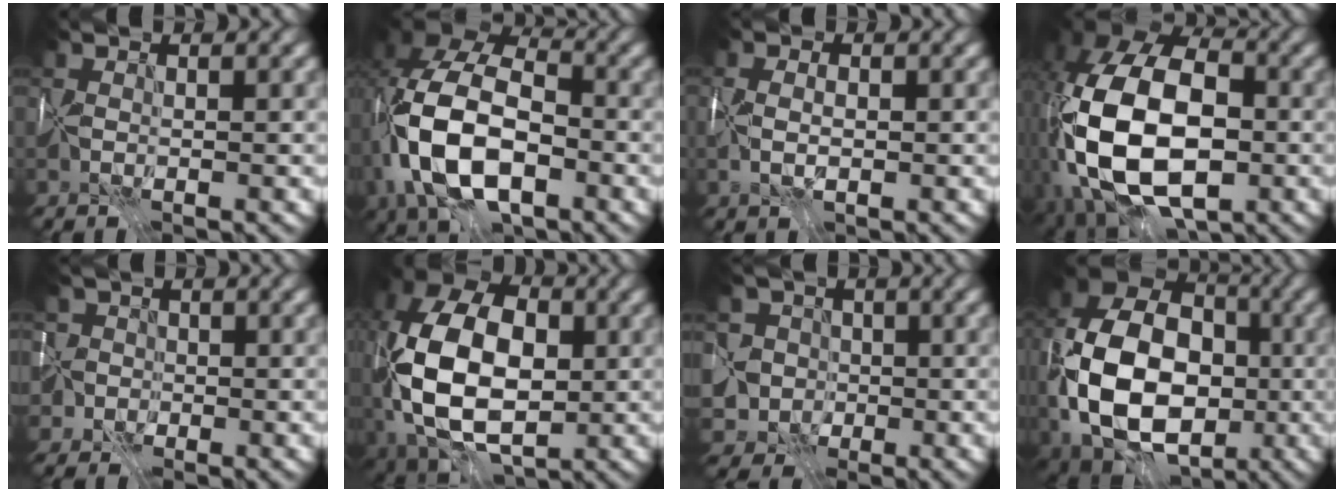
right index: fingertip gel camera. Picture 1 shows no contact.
{"total": 14.0, "force": [-2.7, 8.8, 10.5], "torque": [-0.228, -0.015, -0.055]}
{"total": 3.3, "force": [0.0, 2.2, 2.4], "torque": [-0.035, 0.014, -0.003]}
{"total": 18.0, "force": [-2.9, 11.7, 13.4], "torque": [-0.246, -0.014, -0.048]}
{"total": 7.9, "force": [-1.0, 7.1, 3.3], "torque": [-0.061, 0.017, -0.072]}
{"total": 15.7, "force": [-0.7, 9.9, 12.1], "torque": [-0.235, 0.003, -0.017]}
{"total": 8.3, "force": [-1.8, 7.6, 2.9], "torque": [-0.051, 0.011, -0.068]}
{"total": 16.7, "force": [-2.6, 11.7, 11.7], "torque": [-0.223, -0.008, -0.053]}